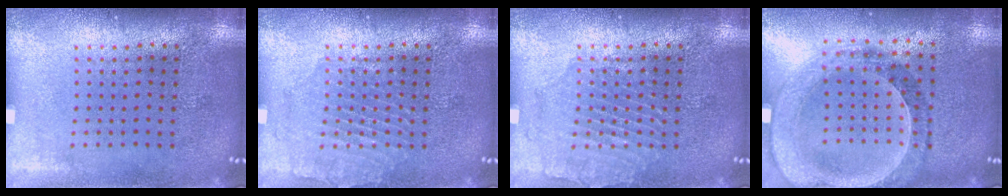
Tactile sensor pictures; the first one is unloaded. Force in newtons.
{"total": 1.4, "press": 1.4, "slide": 0.0}
{"total": 1.5, "press": 1.5, "slide": 0.1}
{"total": 0.9, "press": 0.9, "slide": 0.2}